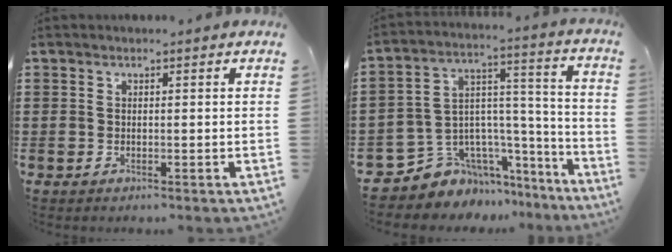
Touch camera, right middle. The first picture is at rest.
{"total": 7.4, "force": [-5.5, 4.9, 0.3], "torque": [-0.033, -0.005, -0.102]}